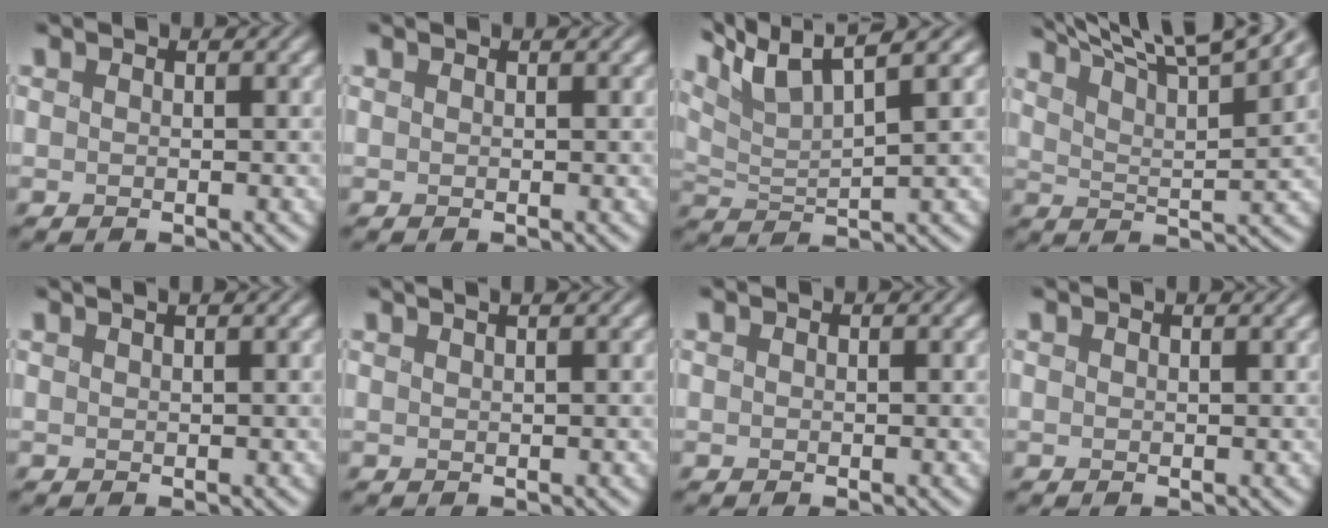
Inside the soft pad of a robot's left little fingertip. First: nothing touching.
{"total": 0.0}
{"total": 6.4, "force": [4.6, 1.0, 4.4], "torque": [-0.081, 0.019, 0.083]}
{"total": 11.2, "force": [8.5, 2.2, 6.9], "torque": [-0.104, 0.023, 0.087]}
{"total": 1.1, "force": [0.8, 0.2, 0.7], "torque": [0.005, 0.008, 0.000]}
{"total": 1.5, "force": [1.0, 0.4, 1.0], "torque": [0.007, 0.011, -0.005]}
{"total": 0.0}
{"total": 0.6, "force": [0.6, -0.1, 0.2], "torque": [0.001, 0.003, 0.006]}